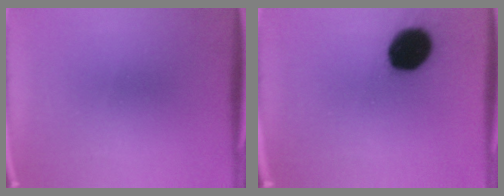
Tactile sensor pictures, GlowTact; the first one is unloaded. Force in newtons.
{"total": 15.0}